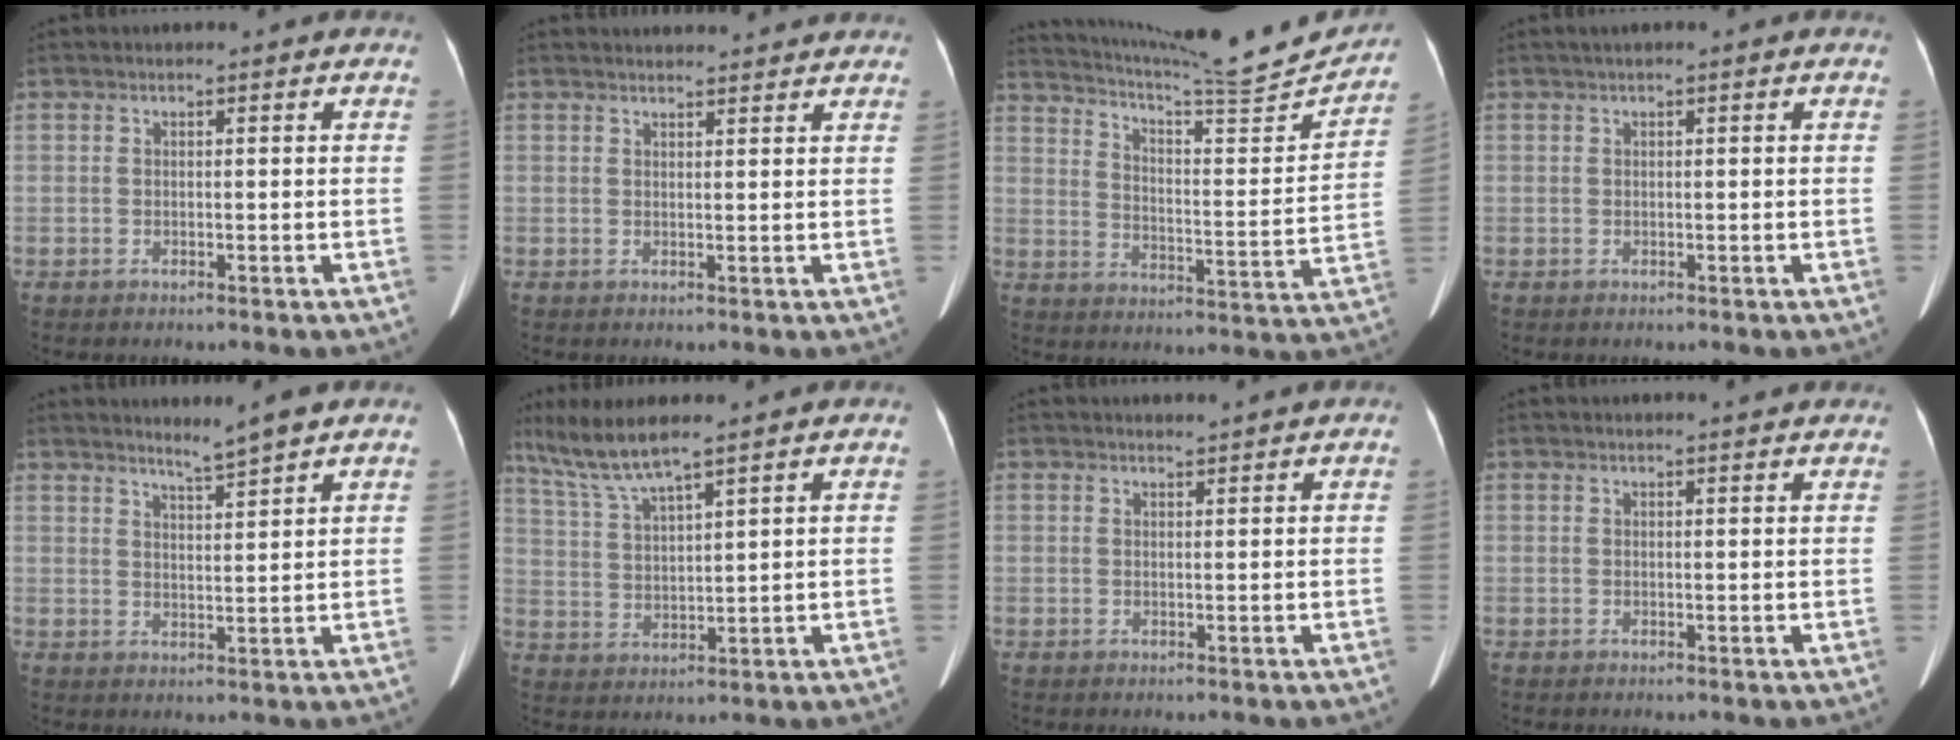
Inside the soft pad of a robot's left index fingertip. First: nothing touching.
{"total": 6.3, "force": [6.1, 0.9, 1.1], "torque": [-0.010, 0.021, 0.066]}
{"total": 19.7, "force": [18.8, 0.1, 5.9], "torque": [-0.103, -0.051, 0.263]}
{"total": 1.5, "force": [1.2, 0.1, 1.0], "torque": [-0.012, 0.025, 0.019]}
{"total": 3.5, "force": [3.1, -1.0, 1.3], "torque": [-0.031, -0.010, 0.062]}
{"total": 7.9, "force": [6.6, -0.4, 4.3], "torque": [-0.095, 0.003, 0.135]}
{"total": 1.4, "force": [1.3, -0.3, 0.2], "torque": [-0.004, 0.004, 0.024]}
{"total": 1.9, "force": [1.9, 0.1, 0.5], "torque": [-0.011, 0.002, 0.022]}